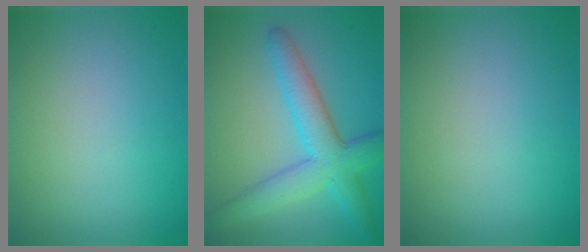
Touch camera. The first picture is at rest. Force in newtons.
{"total": 5.9, "press": 5.9, "slide": 0.1}
{"total": 0.0}